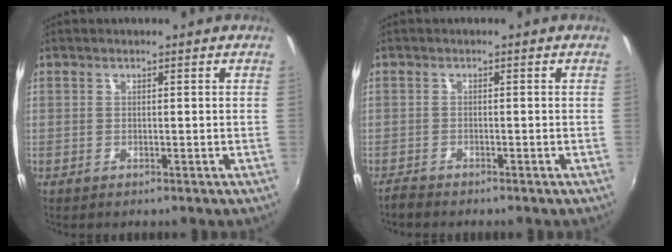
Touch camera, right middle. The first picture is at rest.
{"total": 1.9, "force": [-1.8, 0.3, 0.3], "torque": [-0.013, -0.008, -0.038]}